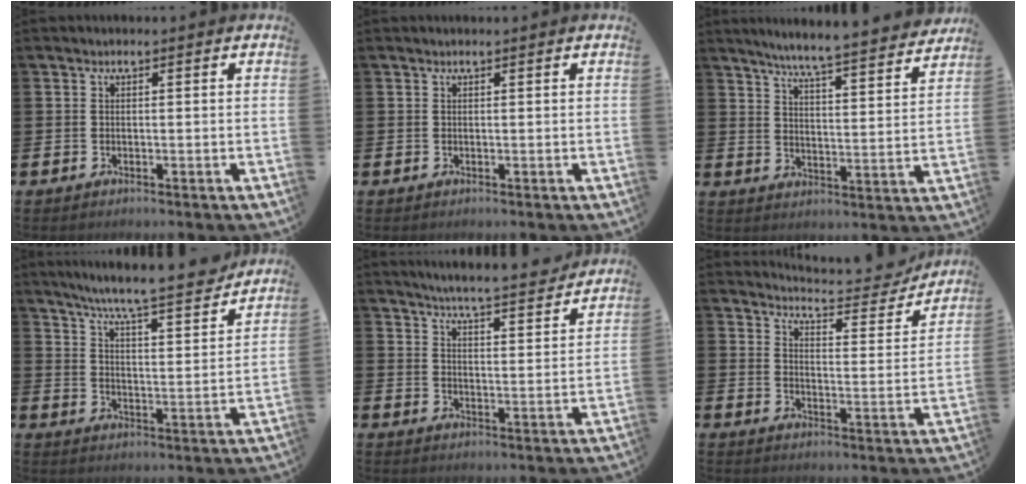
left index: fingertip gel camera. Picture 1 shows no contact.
{"total": 0.0}
{"total": 6.7, "force": [6.4, -0.3, 2.0], "torque": [-0.057, -0.050, 0.107]}
{"total": 8.2, "force": [7.7, -0.1, 2.9], "torque": [-0.079, -0.056, 0.131]}
{"total": 5.9, "force": [5.8, -0.1, 1.2], "torque": [-0.031, -0.048, 0.097]}
{"total": 5.7, "force": [5.5, 0.8, 1.0], "torque": [-0.031, -0.042, 0.093]}